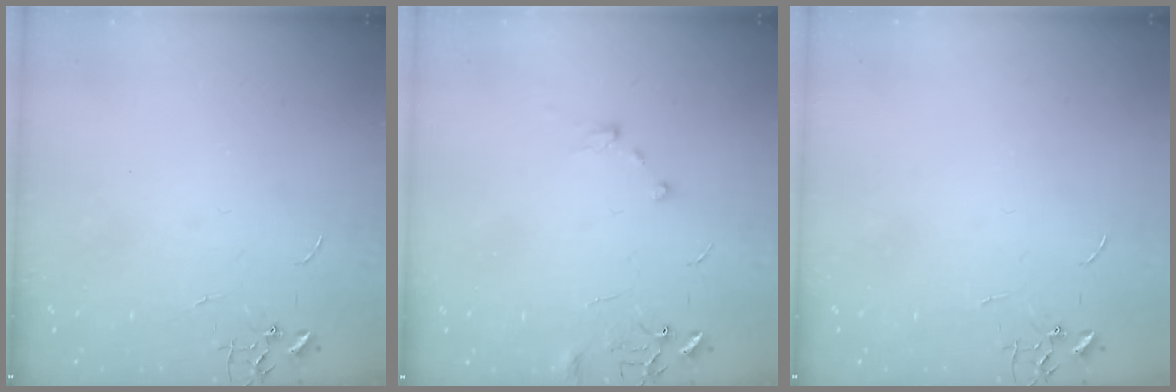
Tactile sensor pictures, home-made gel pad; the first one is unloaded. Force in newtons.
{"total": 8.3, "press": 8.2, "slide": 0.5}
{"total": 0.0}